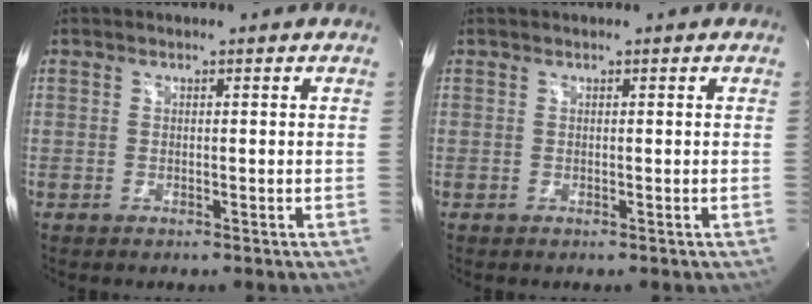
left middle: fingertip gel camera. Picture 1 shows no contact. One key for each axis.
{"total": 0.0}